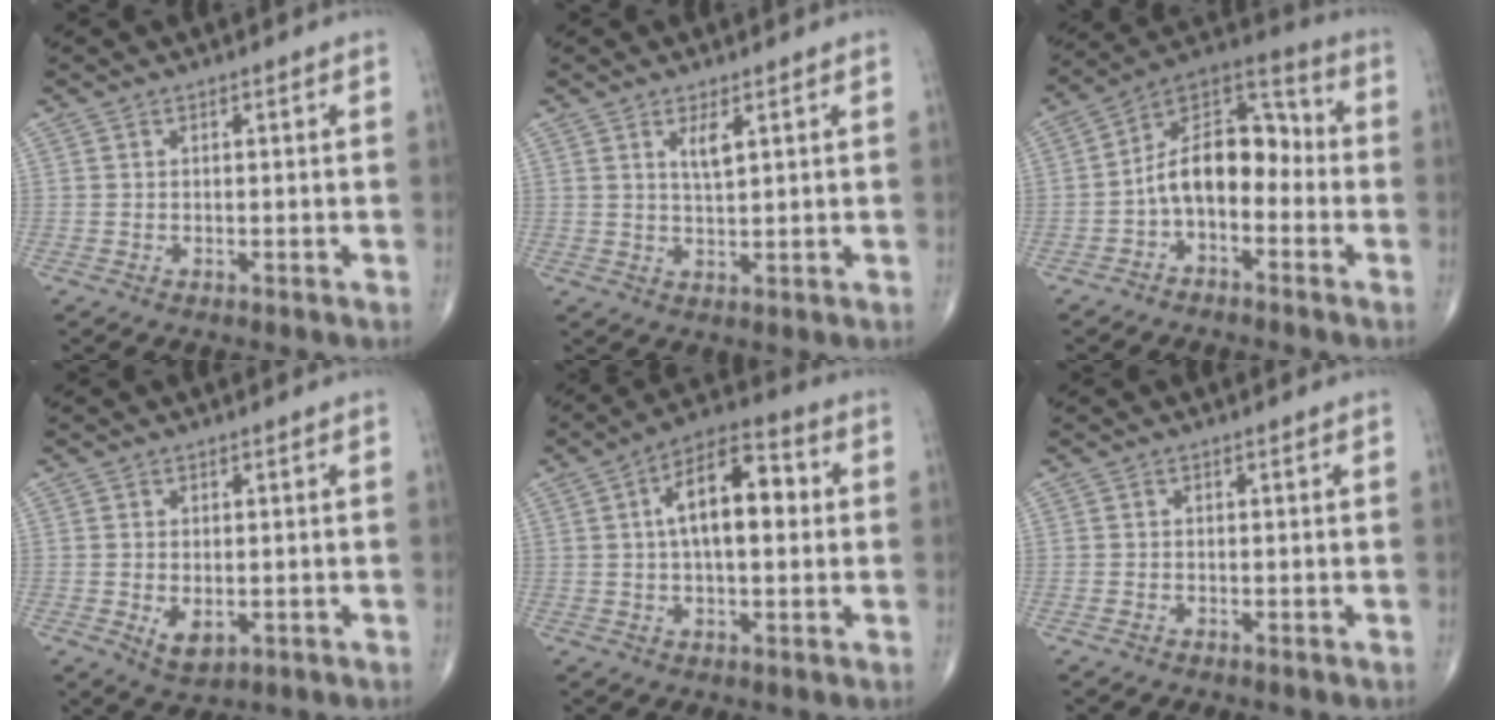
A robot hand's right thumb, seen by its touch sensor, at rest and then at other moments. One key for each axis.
{"total": 3.3, "fx": 1.6, "fy": 0.9, "fz": 2.8, "tx": -0.051, "ty": -0.014, "tz": 0.032}
{"total": 13.1, "fx": -2.5, "fy": 7.9, "fz": 10.1, "tx": -0.141, "ty": 0.063, "tz": -0.057}
{"total": 3.9, "fx": -0.7, "fy": 2.4, "fz": 3.1, "tx": -0.044, "ty": -0.010, "tz": -0.002}
{"total": 13.1, "fx": 1.9, "fy": 6.3, "fz": 11.3, "tx": -0.171, "ty": 0.027, "tz": 0.022}
{"total": 0.5, "fx": -0.3, "fy": 0.4, "fz": 0.2, "tx": -0.002, "ty": 0.003, "tz": -0.007}